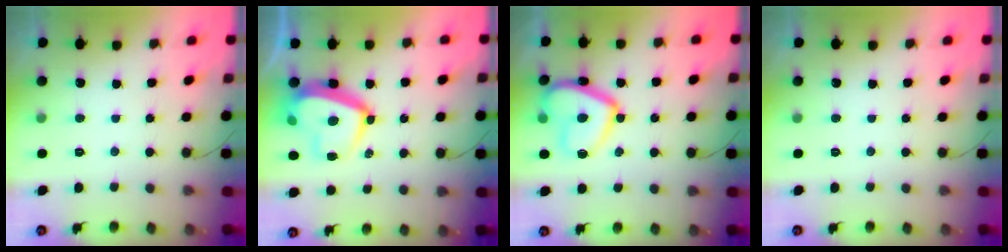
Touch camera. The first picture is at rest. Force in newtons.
{"total": 15.0, "press": 14.9, "slide": 1.5}
{"total": 15.5, "press": 15.4, "slide": 1.5}
{"total": 0.0}